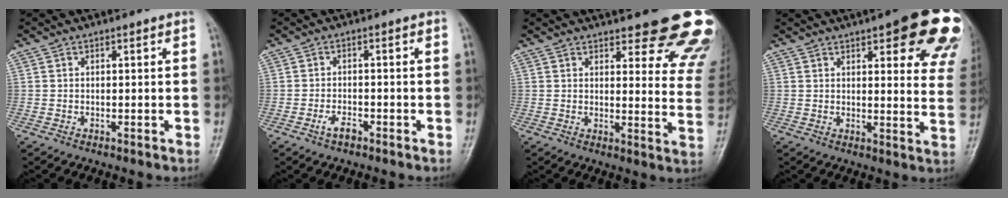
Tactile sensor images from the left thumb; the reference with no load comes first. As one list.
[{"total": 2.5, "force": [-1.6, 1.1, 1.6], "torque": [-0.032, 0.009, -0.031]}, {"total": 19.8, "force": [15.3, 5.7, 11.2], "torque": [-0.093, -0.087, 0.163]}, {"total": 20.2, "force": [11.5, 6.2, 15.5], "torque": [-0.155, -0.031, 0.122]}]